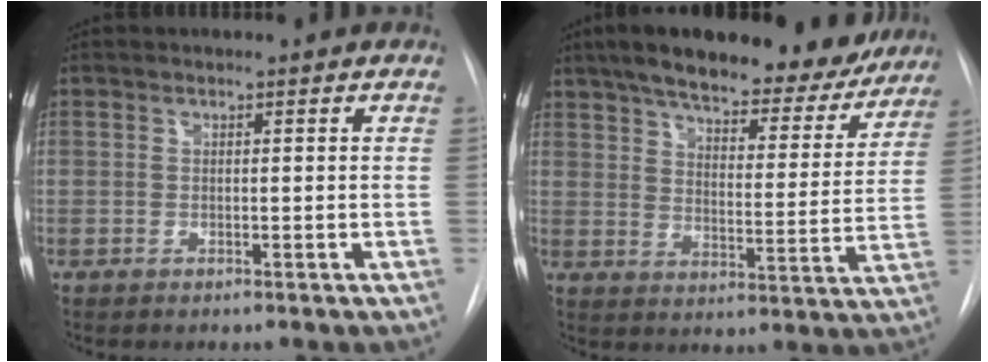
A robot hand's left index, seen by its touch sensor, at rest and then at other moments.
{"total": 24.1, "force": [20.0, 6.9, 11.5], "torque": [-0.181, 0.001, 0.264]}